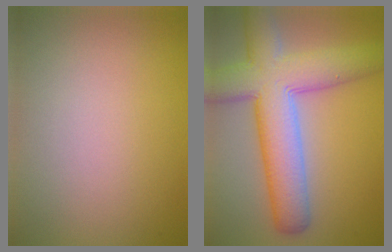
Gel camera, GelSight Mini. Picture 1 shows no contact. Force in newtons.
{"total": 9.8, "press": 9.7, "slide": 0.6}